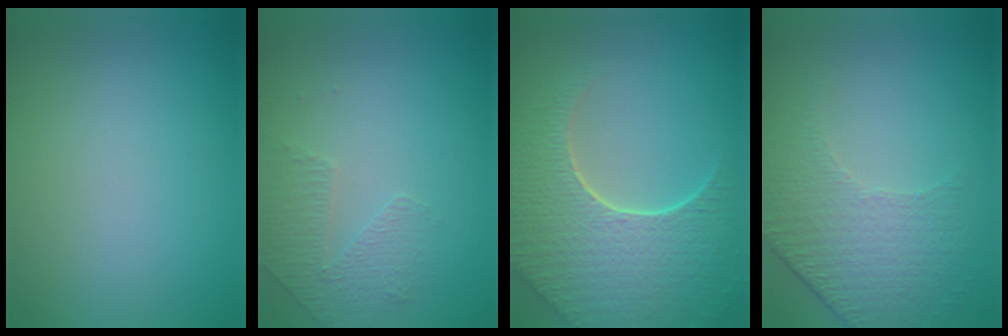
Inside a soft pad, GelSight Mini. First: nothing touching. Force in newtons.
{"total": 1.6, "press": 1.2, "slide": 1.1}
{"total": 9.0, "press": 6.3, "slide": 6.5}
{"total": 4.9, "press": 3.4, "slide": 3.5}